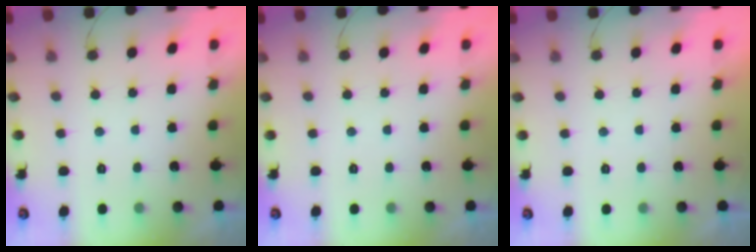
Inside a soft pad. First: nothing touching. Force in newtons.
{"total": 0.0}
{"total": 1.9, "press": 1.9, "slide": 0.0}